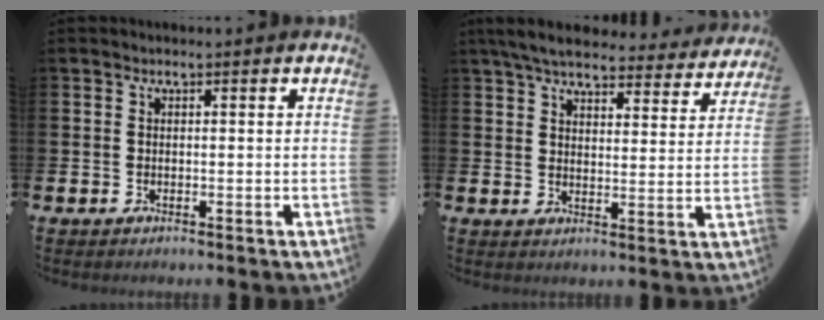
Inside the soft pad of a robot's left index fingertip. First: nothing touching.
{"total": 6.3, "force": [5.9, 1.3, 1.9], "torque": [-0.055, -0.031, 0.104]}